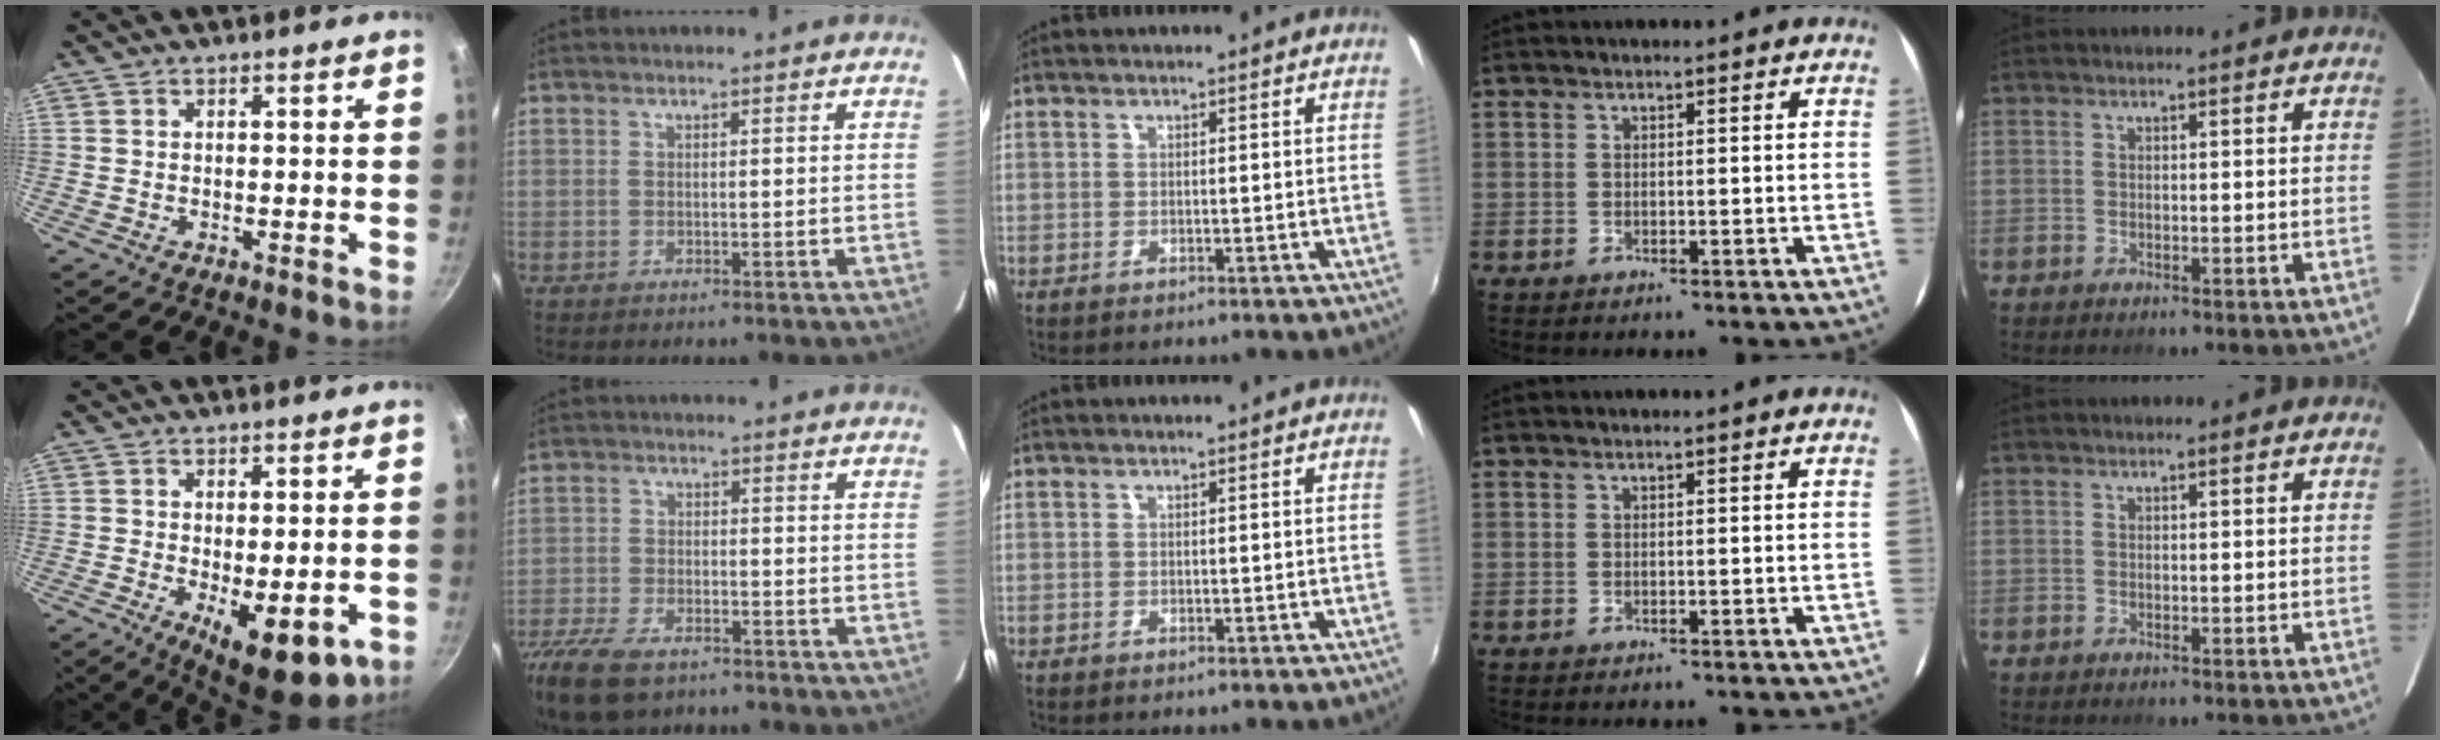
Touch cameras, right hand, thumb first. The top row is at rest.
{"thumb": {"total": 11.5, "force": [-3.4, 4.6, 10.0], "torque": [-0.126, -0.012, -0.034]}, "index": {"total": 15.2, "force": [-10.9, 6.9, 8.0], "torque": [-0.207, -0.037, -0.200]}}